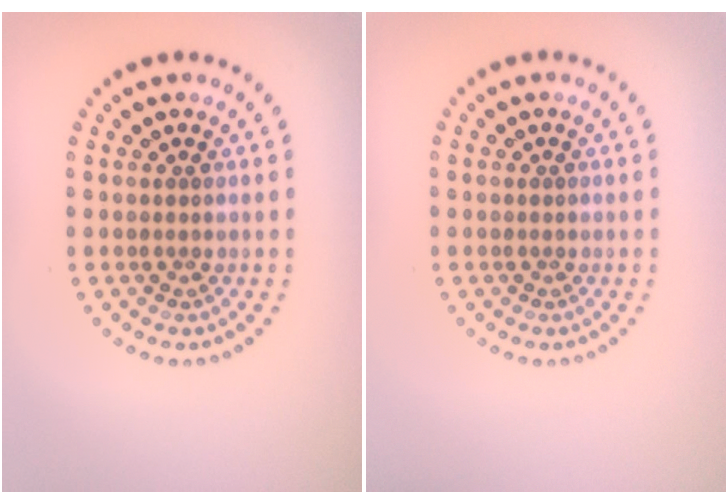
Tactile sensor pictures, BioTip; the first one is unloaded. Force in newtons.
{"total": 0.0}